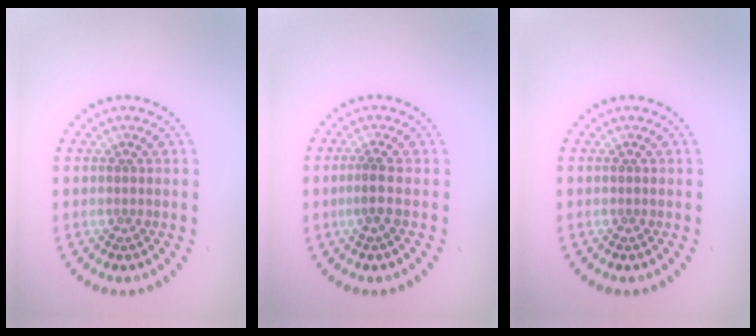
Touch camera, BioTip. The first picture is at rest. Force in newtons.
{"total": 1.3, "press": 1.1, "slide": 0.7}
{"total": 0.0}